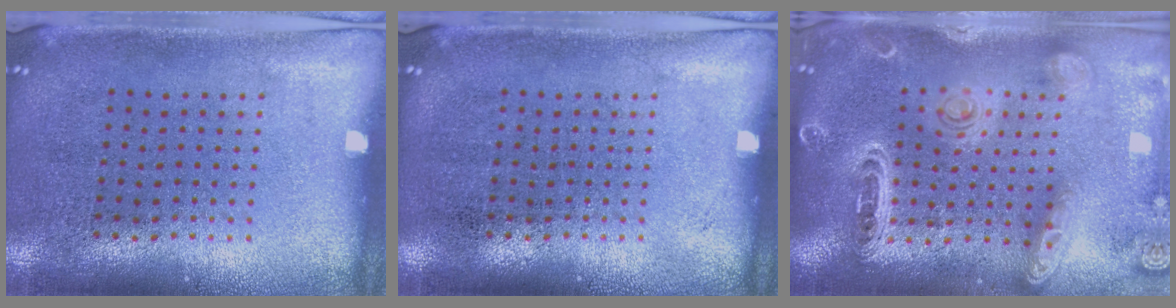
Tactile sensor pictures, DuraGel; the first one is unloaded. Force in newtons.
{"total": 0.0}
{"total": 1.9, "press": 1.9, "slide": 0.5}